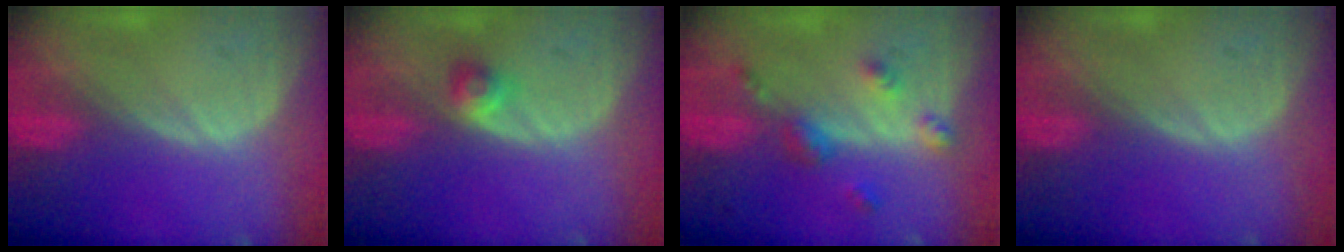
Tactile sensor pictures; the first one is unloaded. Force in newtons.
{"total": 2.6, "press": 2.3, "slide": 1.2}
{"total": 5.0, "press": 4.4, "slide": 2.3}
{"total": 0.0}